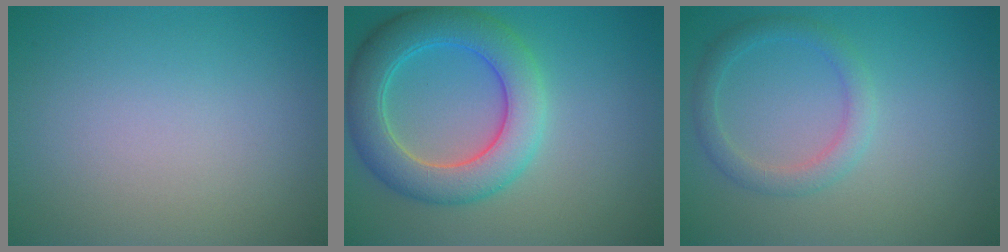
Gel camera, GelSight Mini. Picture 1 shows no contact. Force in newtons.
{"total": 6.8, "press": 6.8, "slide": 0.1}
{"total": 2.3, "press": 2.3, "slide": 0.1}